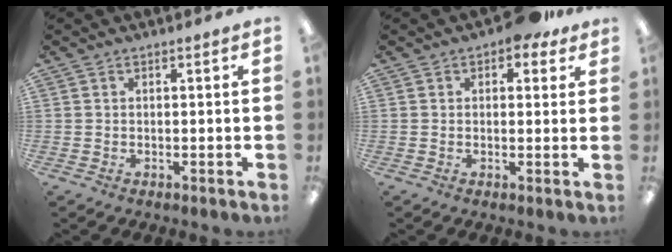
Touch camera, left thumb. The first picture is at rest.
{"total": 4.2, "force": [2.3, 2.4, 2.6], "torque": [-0.032, 0.000, 0.038]}